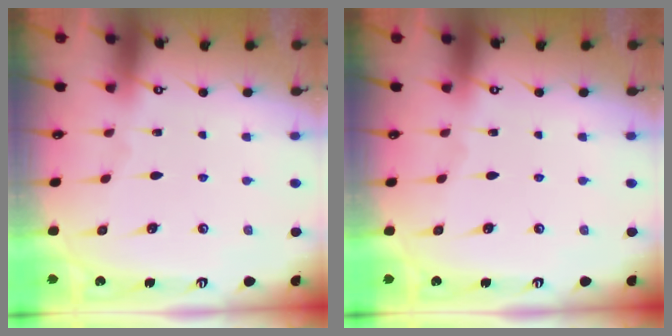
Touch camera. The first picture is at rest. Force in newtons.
{"total": 0.0}